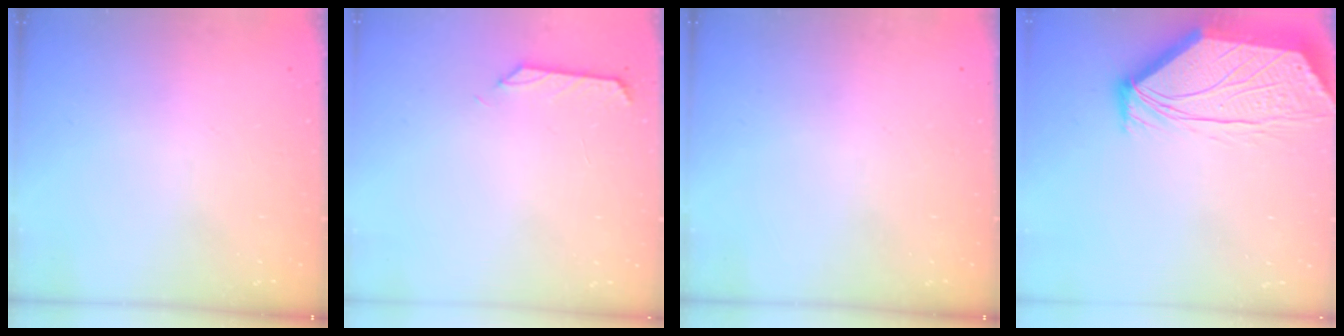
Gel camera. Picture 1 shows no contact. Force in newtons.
{"total": 0.6, "press": 0.3, "slide": 0.5}
{"total": 0.0}
{"total": 5.0, "press": 5.0, "slide": 0.6}